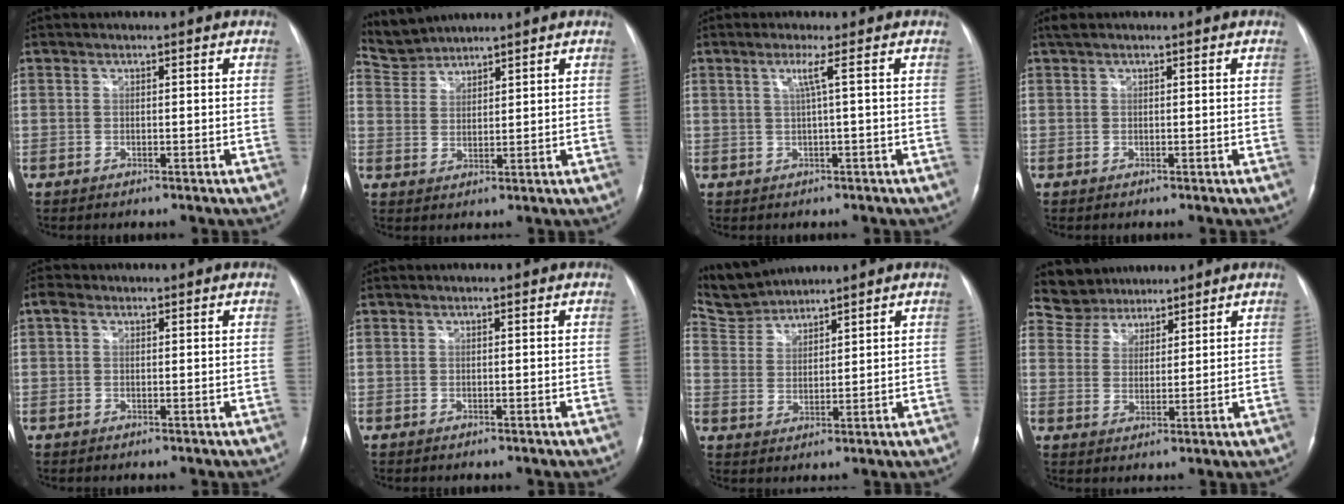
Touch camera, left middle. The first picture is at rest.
{"total": 4.7, "force": [4.6, 0.1, -0.7], "torque": [0.002, 0.017, 0.099]}
{"total": 2.2, "force": [0.5, -0.9, 1.9], "torque": [-0.042, -0.001, 0.013]}
{"total": 1.1, "force": [0.9, 0.2, 0.6], "torque": [-0.018, 0.017, 0.018]}
{"total": 1.4, "force": [0.6, 1.1, 0.7], "torque": [-0.017, 0.017, 0.007]}
{"total": 0.0}
{"total": 6.9, "force": [6.9, 0.5, 0.0], "torque": [-0.015, 0.015, 0.146]}
{"total": 6.0, "force": [5.4, 2.5, -0.7], "torque": [0.005, 0.014, 0.102]}